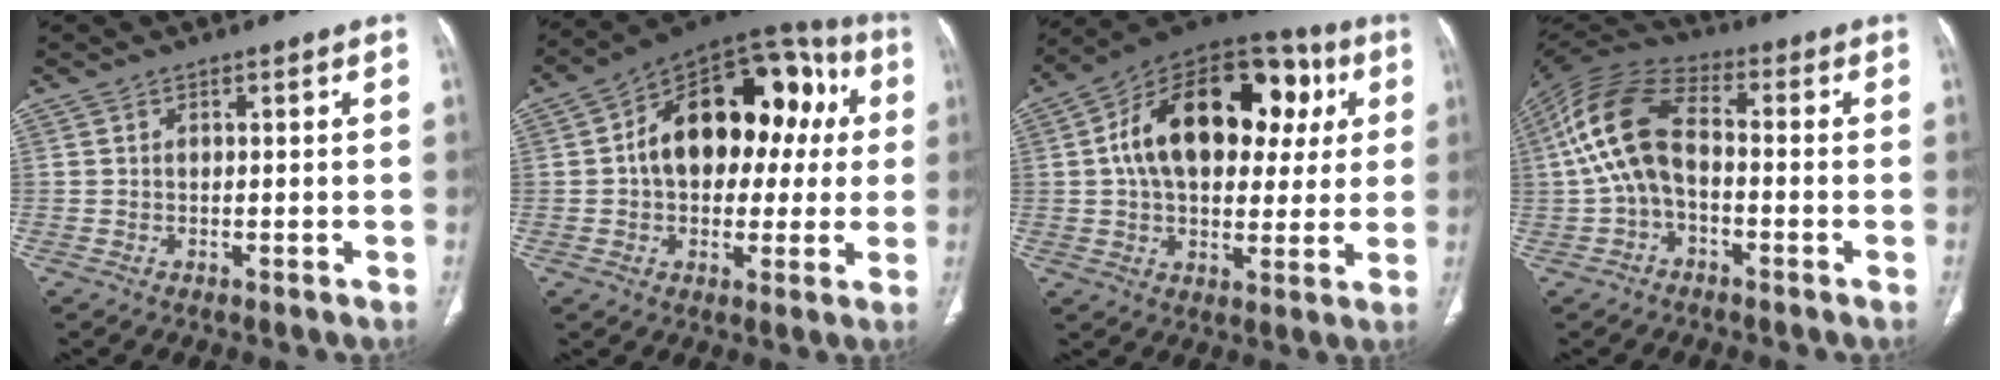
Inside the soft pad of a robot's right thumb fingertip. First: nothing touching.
{"total": 22.6, "force": [2.8, 14.3, 17.2], "torque": [-0.211, 0.045, 0.034]}
{"total": 25.5, "force": [5.3, 15.7, 19.4], "torque": [-0.277, 0.031, 0.076]}
{"total": 13.3, "force": [-1.0, 7.9, 10.7], "torque": [-0.214, 0.037, -0.029]}